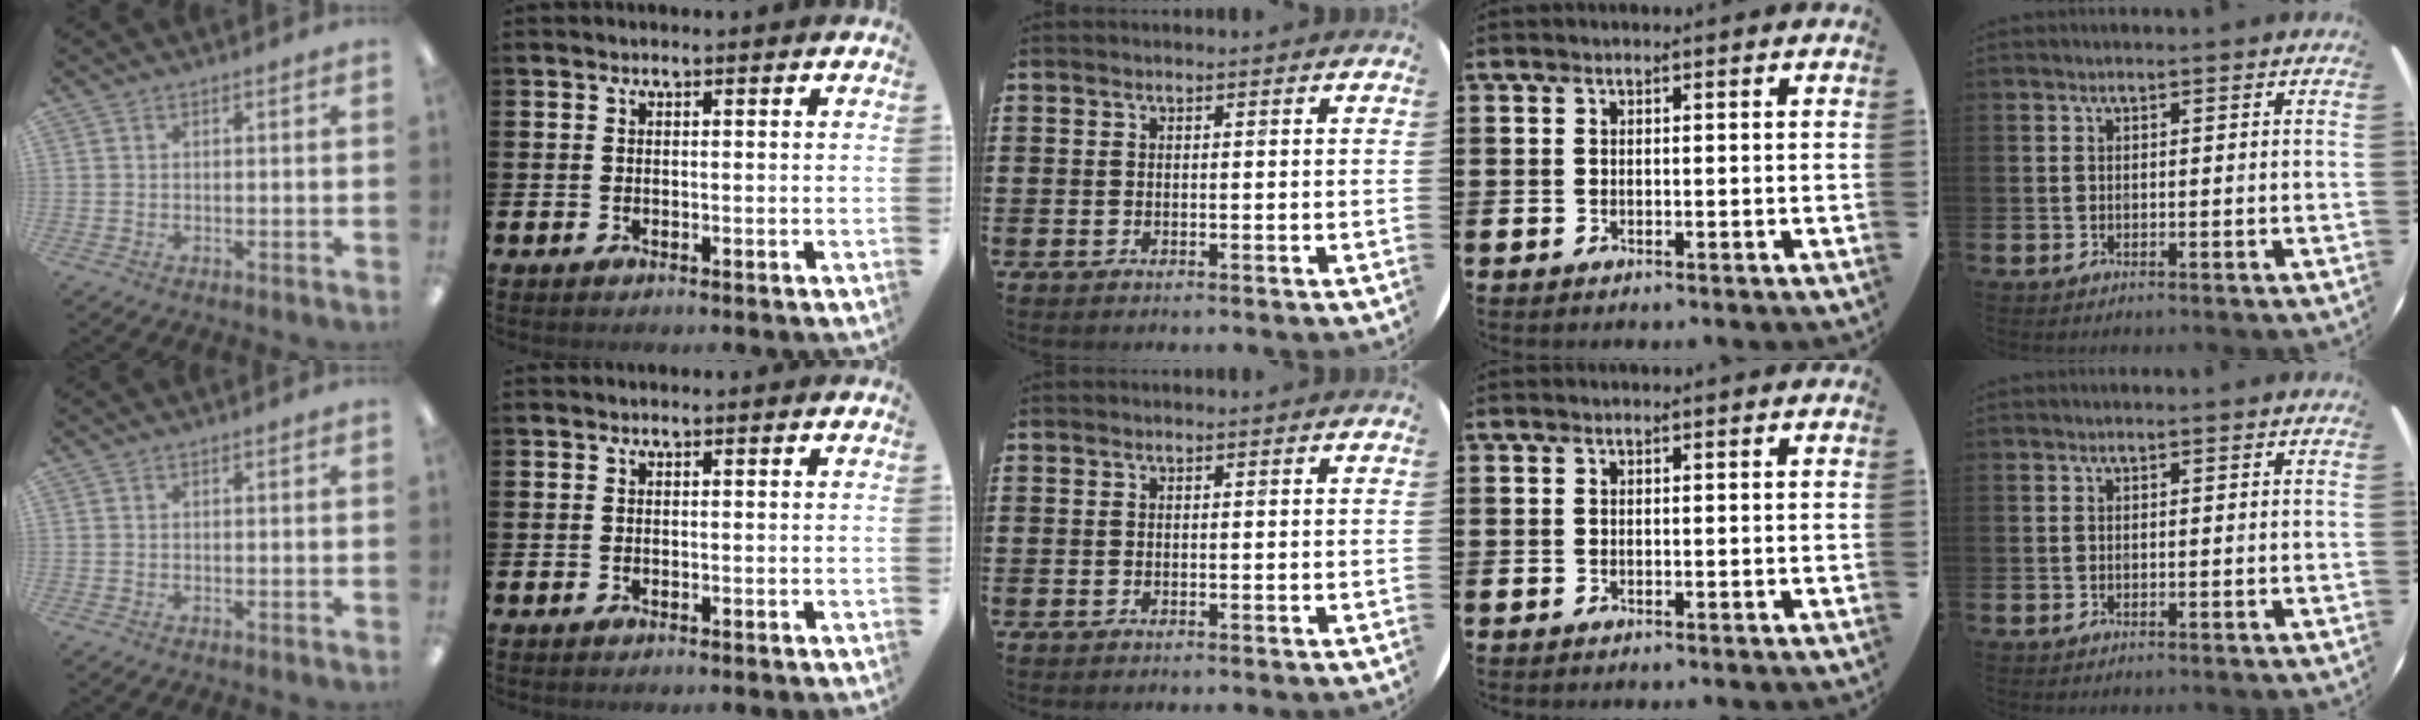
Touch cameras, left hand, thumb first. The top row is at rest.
{}